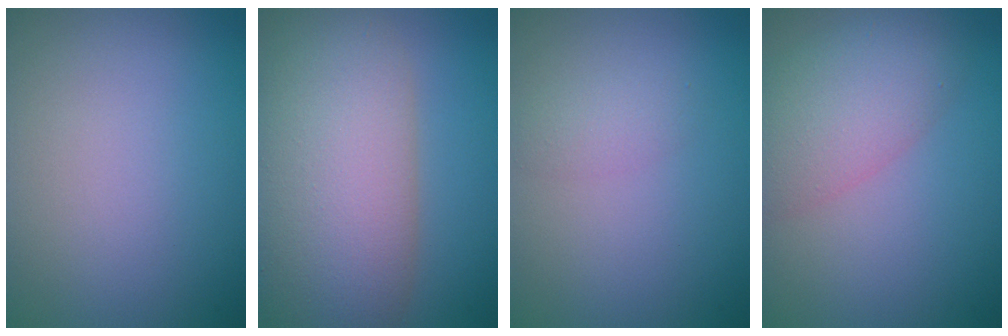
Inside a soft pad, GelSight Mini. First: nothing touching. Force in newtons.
{"total": 10.6, "press": 10.5, "slide": 0.9}
{"total": 1.2, "press": 1.2, "slide": 0.1}
{"total": 5.3, "press": 5.3, "slide": 0.3}